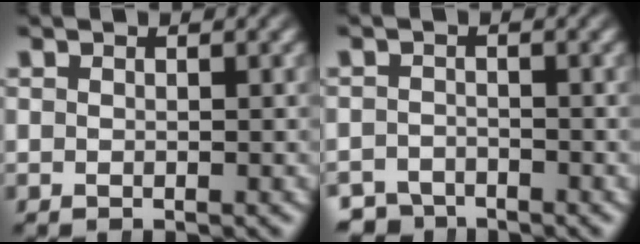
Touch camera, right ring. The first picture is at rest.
{"total": 3.0, "force": [-2.8, 1.0, -0.3], "torque": [0.011, -0.018, -0.049]}